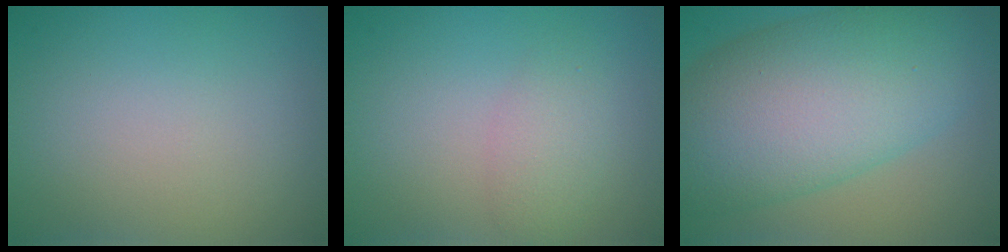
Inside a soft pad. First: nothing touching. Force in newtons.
{"total": 2.1, "press": 2.1, "slide": 0.0}
{"total": 12.1, "press": 12.1, "slide": 0.2}